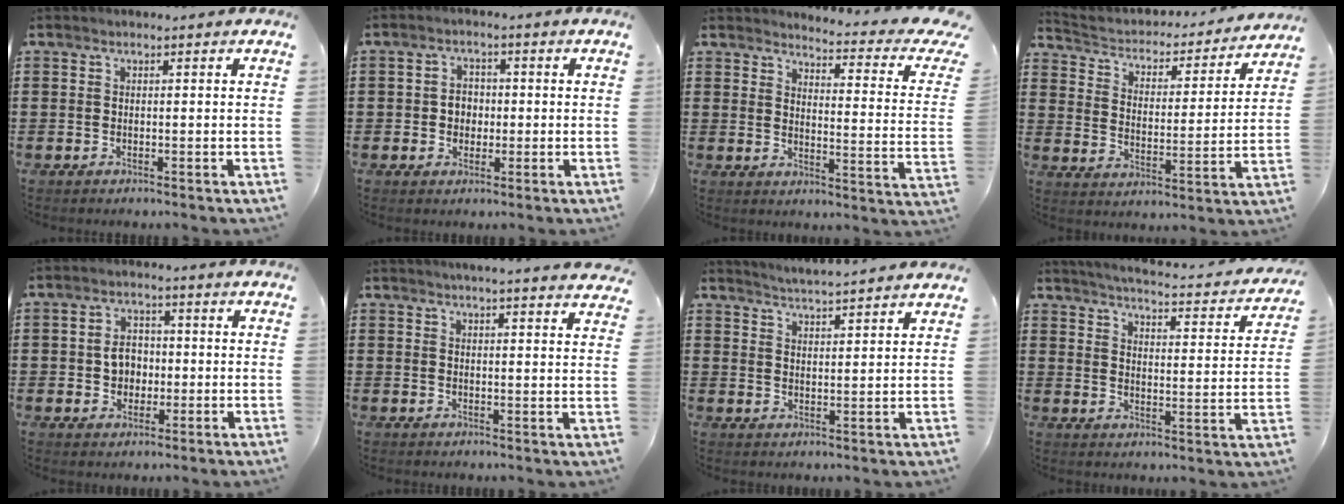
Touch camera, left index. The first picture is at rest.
{"total": 3.0, "force": [-0.3, 2.6, 1.4], "torque": [-0.036, 0.006, -0.010]}
{"total": 3.5, "force": [3.1, -0.1, 1.7], "torque": [-0.037, -0.034, 0.043]}
{"total": 2.7, "force": [2.4, 1.0, 0.5], "torque": [-0.029, -0.024, 0.030]}
{"total": 4.3, "force": [-0.3, 3.5, 2.4], "torque": [-0.048, 0.008, -0.011]}
{"total": 3.0, "force": [2.9, -0.6, 0.6], "torque": [-0.020, -0.010, 0.054]}
{"total": 3.6, "force": [3.5, -0.8, 0.1], "torque": [-0.013, -0.019, 0.061]}
{"total": 3.2, "force": [3.0, -0.4, 1.1], "torque": [-0.042, -0.032, 0.041]}